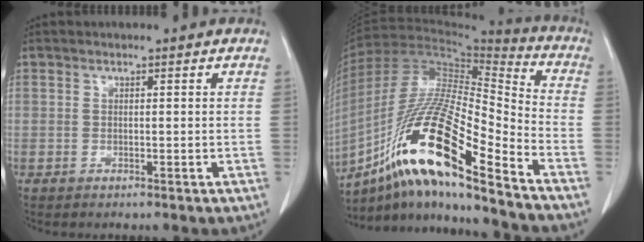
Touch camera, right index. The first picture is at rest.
{"total": 20.5, "force": [-11.9, 2.3, 16.5], "torque": [-0.336, -0.016, -0.213]}